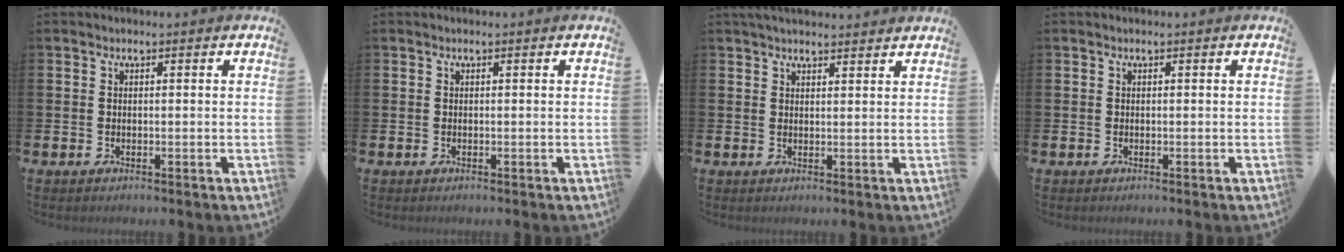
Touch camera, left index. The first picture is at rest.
{"total": 0.0}
{"total": 2.8, "force": [2.7, 0.4, 0.5], "torque": [-0.006, -0.011, 0.047]}
{"total": 0.0}